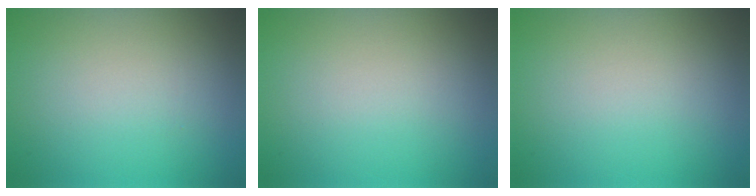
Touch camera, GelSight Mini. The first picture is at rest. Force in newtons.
{"total": 0.0}
{"total": 0.0}